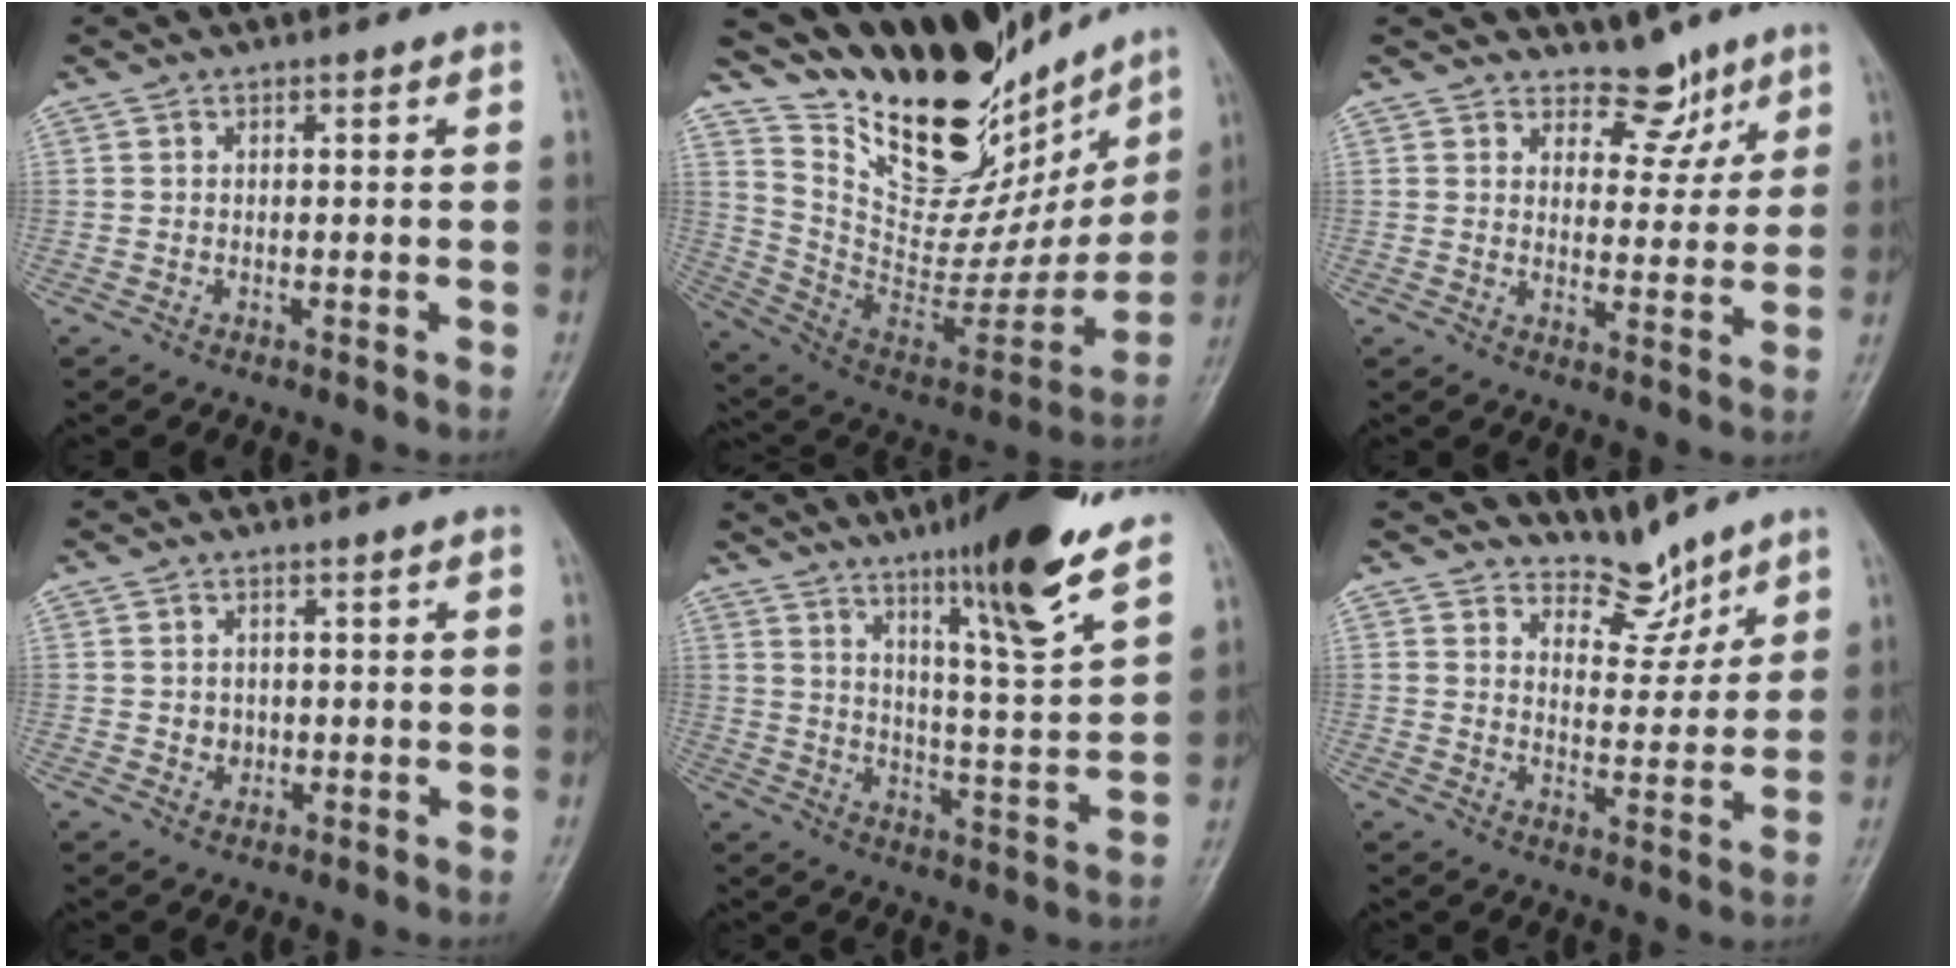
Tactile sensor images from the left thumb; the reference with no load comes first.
{"total": 28.5, "force": [21.7, 11.6, 14.5], "torque": [-0.191, -0.100, 0.359]}
{"total": 6.2, "force": [4.9, 3.5, 1.5], "torque": [0.016, -0.035, 0.076]}
{"total": 1.8, "force": [0.2, 1.6, 0.7], "torque": [-0.002, 0.000, 0.008]}
{"total": 17.7, "force": [11.8, 1.5, 13.1], "torque": [-0.182, -0.067, 0.184]}
{"total": 6.6, "force": [5.9, 2.9, 0.8], "torque": [0.019, -0.054, 0.107]}